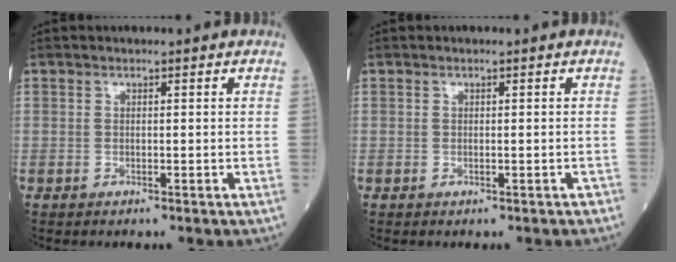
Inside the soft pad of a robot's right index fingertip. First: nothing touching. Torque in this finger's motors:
{"motor_torque": [0.09, 0.03, 0.01, 0.01]}